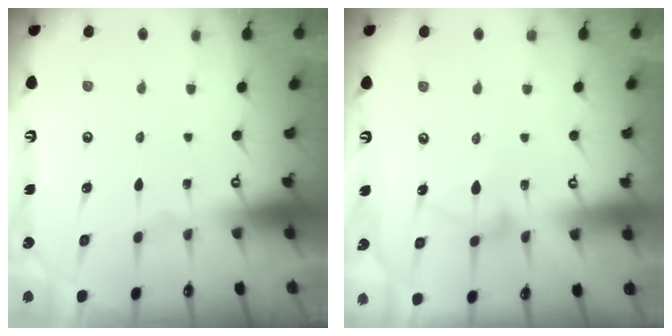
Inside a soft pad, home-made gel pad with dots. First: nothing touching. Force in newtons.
{"total": 7.4, "press": 7.4, "slide": 0.5}